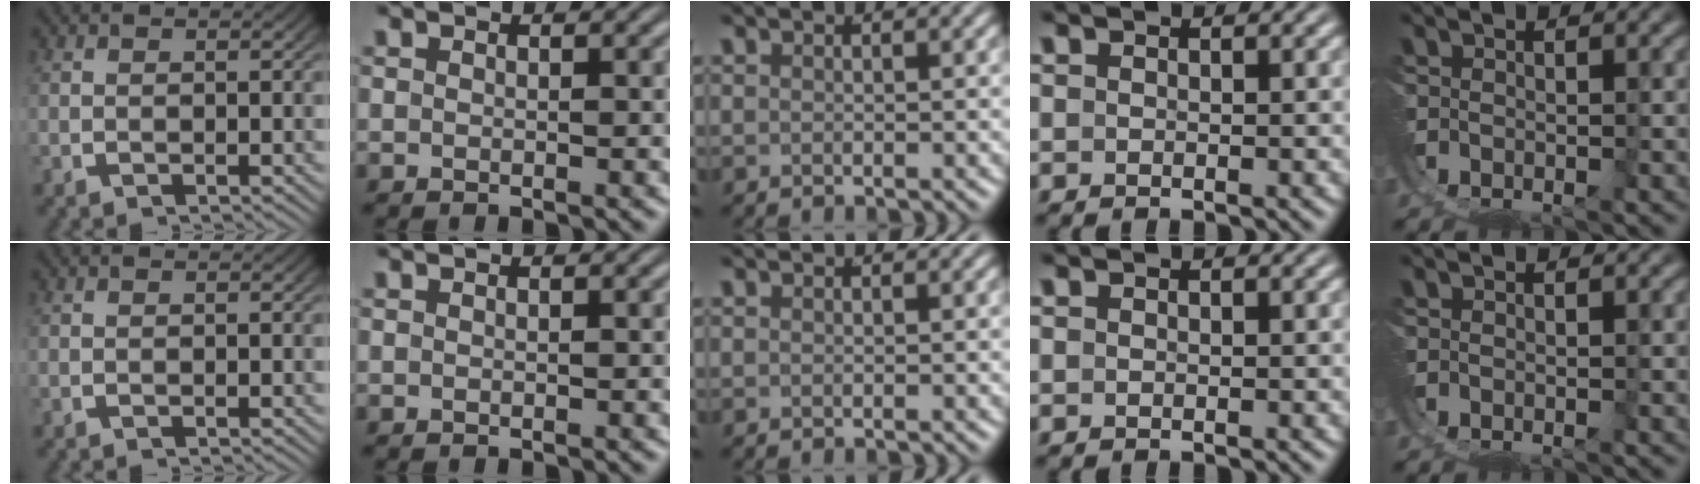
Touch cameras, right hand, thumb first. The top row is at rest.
{}